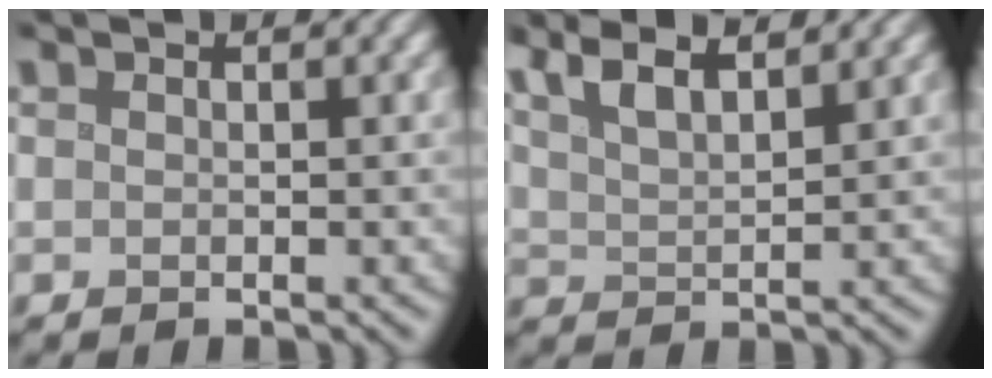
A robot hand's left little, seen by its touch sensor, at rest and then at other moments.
{"total": 5.2, "force": [3.8, 1.4, 3.2], "torque": [-0.060, 0.019, 0.058]}